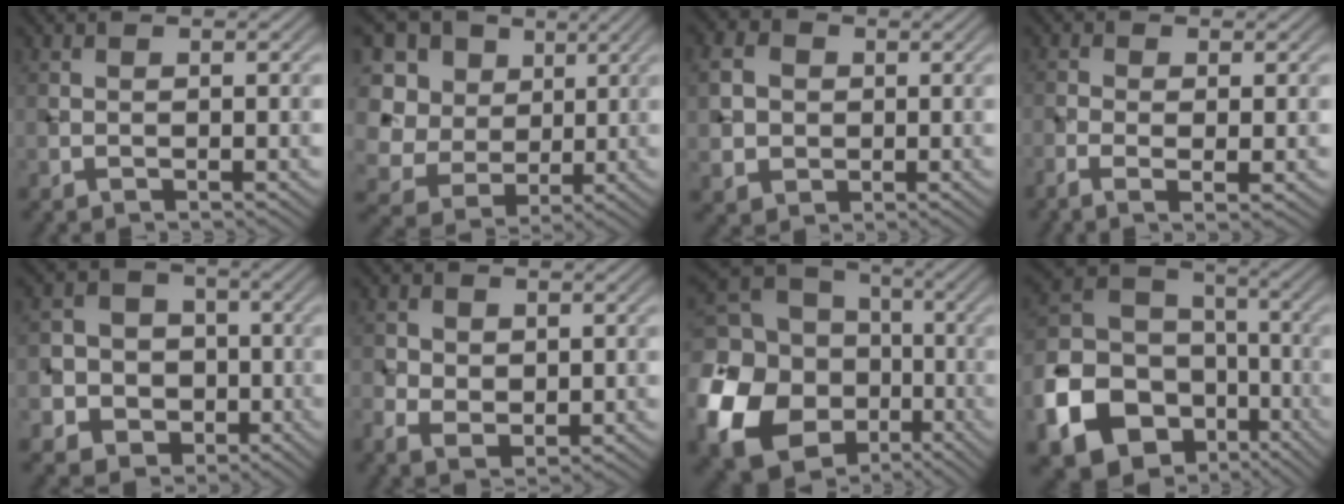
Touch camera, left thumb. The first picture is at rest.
{"total": 13.0, "force": [3.8, 10.7, 6.3], "torque": [-0.225, 0.031, 0.077]}
{"total": 5.1, "force": [0.4, 4.4, 2.5], "torque": [-0.085, 0.002, 0.010]}
{"total": 2.8, "force": [-0.9, 0.7, 2.6], "torque": [-0.057, -0.006, -0.019]}
{"total": 8.2, "force": [-2.7, 7.4, 2.4], "torque": [-0.063, 0.000, -0.076]}
{"total": 4.5, "force": [-0.7, 3.5, 2.9], "torque": [-0.054, -0.009, -0.003]}
{"total": 21.2, "force": [-6.3, 17.3, 10.5], "torque": [-0.282, -0.039, -0.126]}
{"total": 19.2, "force": [-8.8, 14.8, 8.6], "torque": [-0.235, -0.061, -0.159]}